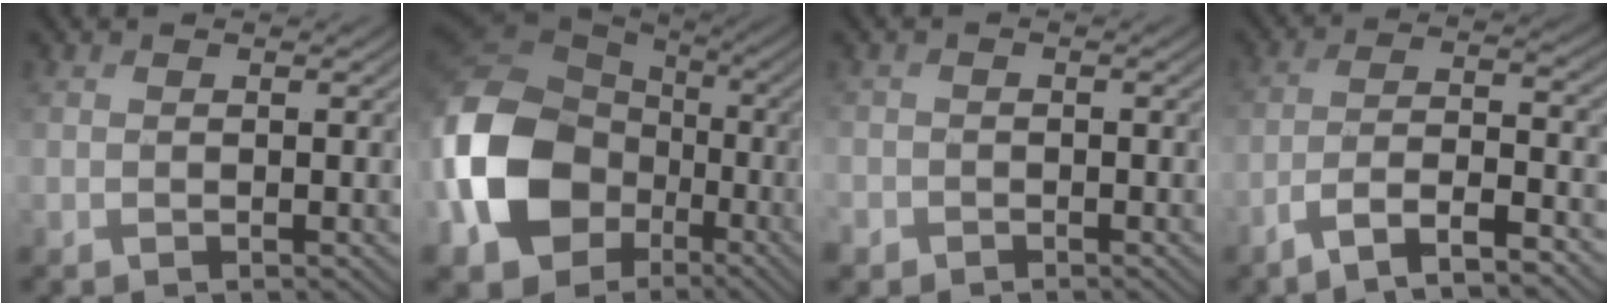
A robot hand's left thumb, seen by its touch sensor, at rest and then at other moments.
{"total": 18.1, "force": [-4.1, 13.7, 11.1], "torque": [-0.300, -0.030, -0.082]}
{"total": 1.7, "force": [-0.9, 1.5, 0.0], "torque": [0.002, -0.006, -0.024]}
{"total": 8.1, "force": [-5.5, 1.3, 5.8], "torque": [-0.095, 0.016, -0.101]}